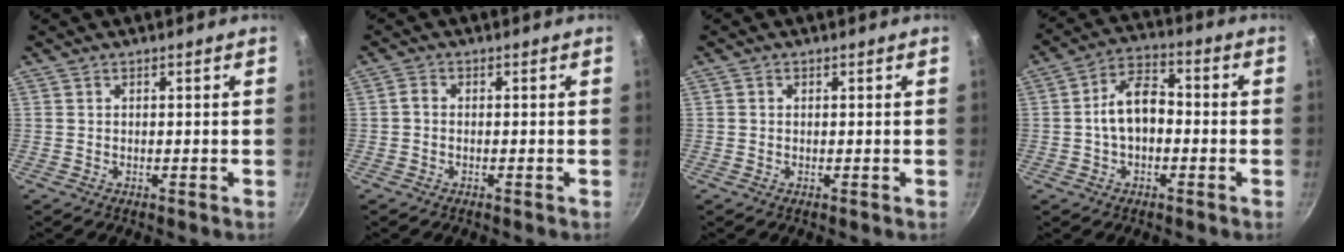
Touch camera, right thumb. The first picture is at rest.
{"total": 1.2, "force": [-0.4, 0.8, 0.9], "torque": [-0.025, 0.007, -0.012]}
{"total": 0.6, "force": [0.1, 0.5, 0.2], "torque": [-0.003, 0.003, 0.000]}
{"total": 8.9, "force": [-0.8, 5.6, 6.8], "torque": [-0.092, 0.034, -0.026]}